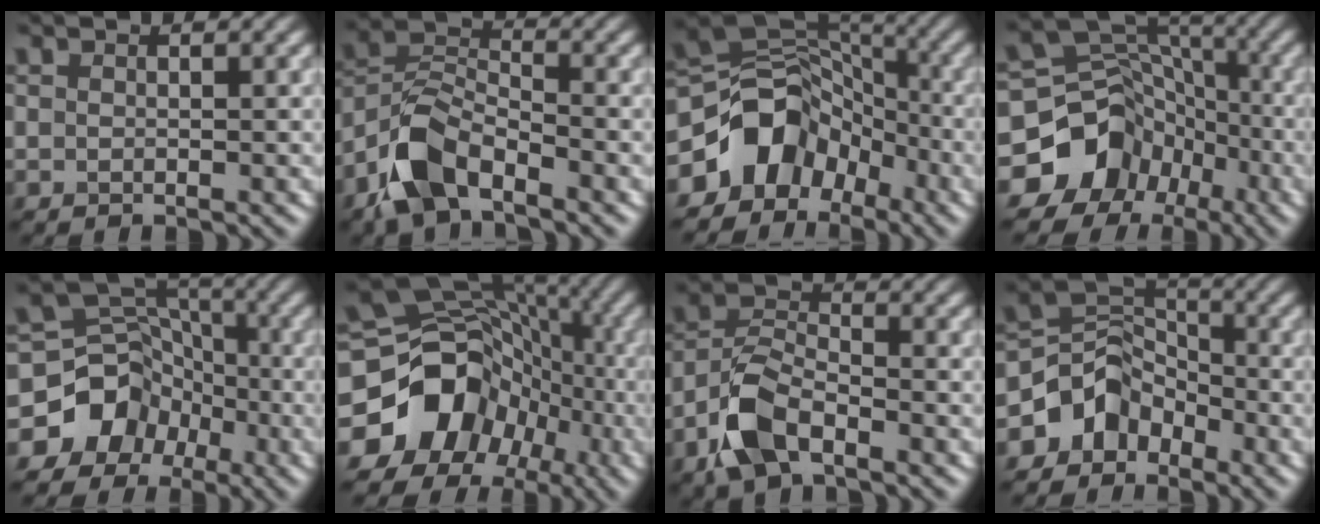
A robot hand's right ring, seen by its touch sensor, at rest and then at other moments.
{"total": 6.4, "force": [-4.2, 3.0, 3.8], "torque": [-0.074, 0.001, -0.095]}
{"total": 8.6, "force": [-4.2, 6.4, 3.8], "torque": [-0.051, 0.010, -0.089]}
{"total": 11.2, "force": [-5.4, 9.3, 3.1], "torque": [-0.059, 0.003, -0.108]}
{"total": 9.7, "force": [-5.1, 8.1, 1.7], "torque": [-0.018, 0.003, -0.109]}
{"total": 12.4, "force": [-4.4, 10.2, 5.5], "torque": [-0.099, 0.006, -0.084]}
{"total": 5.7, "force": [-3.4, 2.8, 3.7], "torque": [-0.074, 0.003, -0.076]}
{"total": 4.8, "force": [-2.8, 3.6, 1.4], "torque": [-0.005, 0.010, -0.063]}